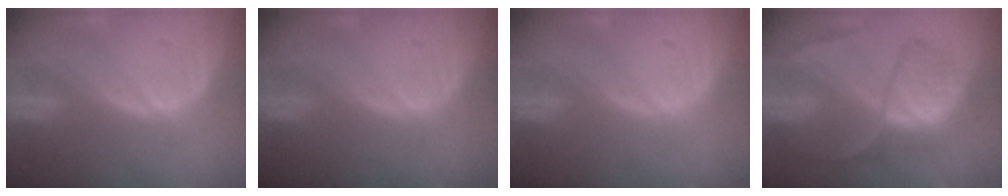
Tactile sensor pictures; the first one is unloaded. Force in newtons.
{"total": 0.0}
{"total": 0.0}
{"total": 7.8, "press": 7.5, "slide": 2.4}